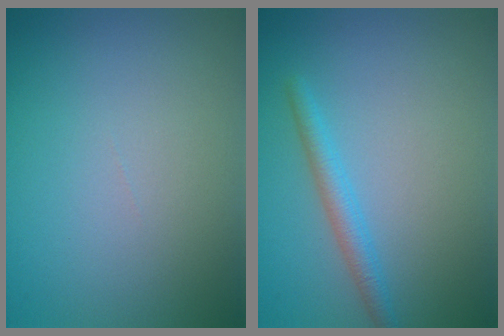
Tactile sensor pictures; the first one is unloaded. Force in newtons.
{"total": 2.0, "press": 2.0, "slide": 0.1}